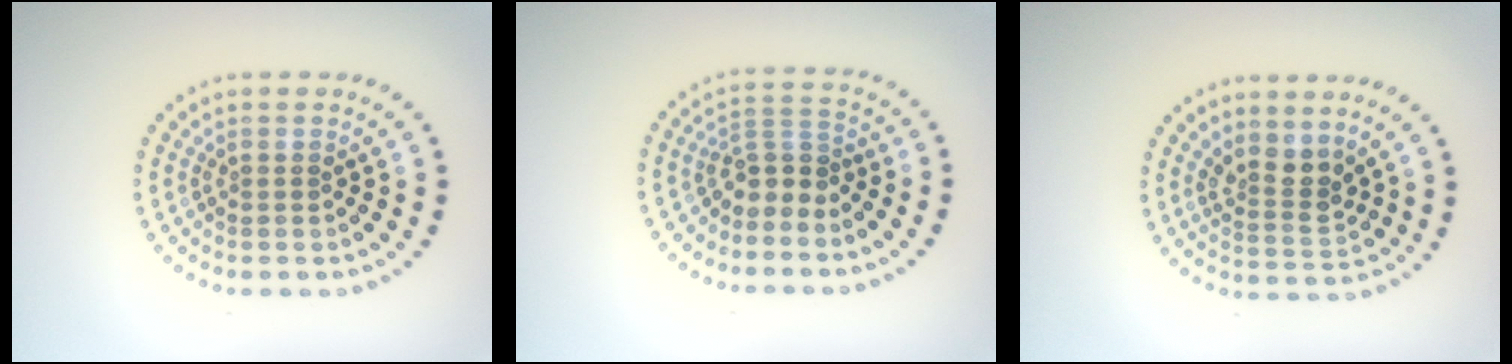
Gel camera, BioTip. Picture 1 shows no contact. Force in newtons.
{"total": 2.8, "press": 2.1, "slide": 1.9}
{"total": 2.7, "press": 2.2, "slide": 1.5}